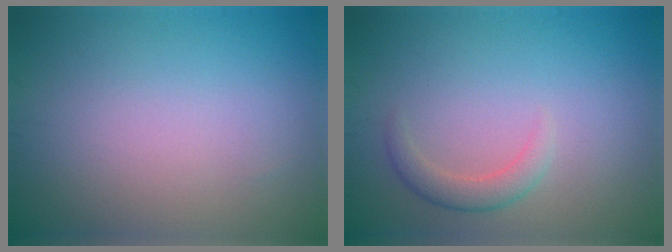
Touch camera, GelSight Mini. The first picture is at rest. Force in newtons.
{"total": 2.0, "press": 2.0, "slide": 0.1}